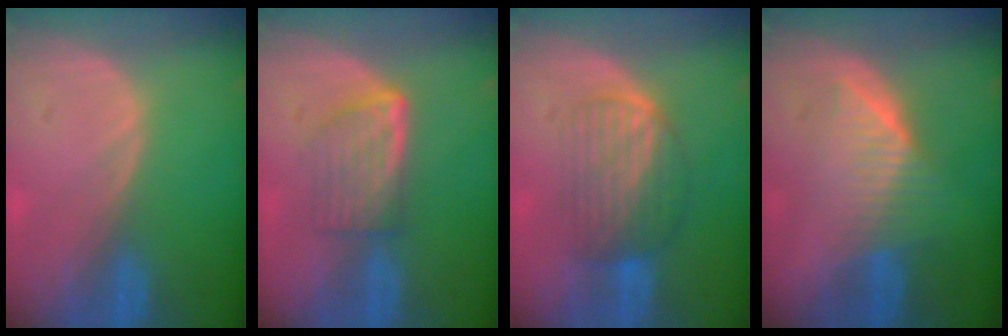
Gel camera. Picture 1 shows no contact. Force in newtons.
{"total": 5.8, "press": 5.3, "slide": 2.4}
{"total": 6.5, "press": 6.3, "slide": 1.6}
{"total": 6.4, "press": 6.0, "slide": 2.2}